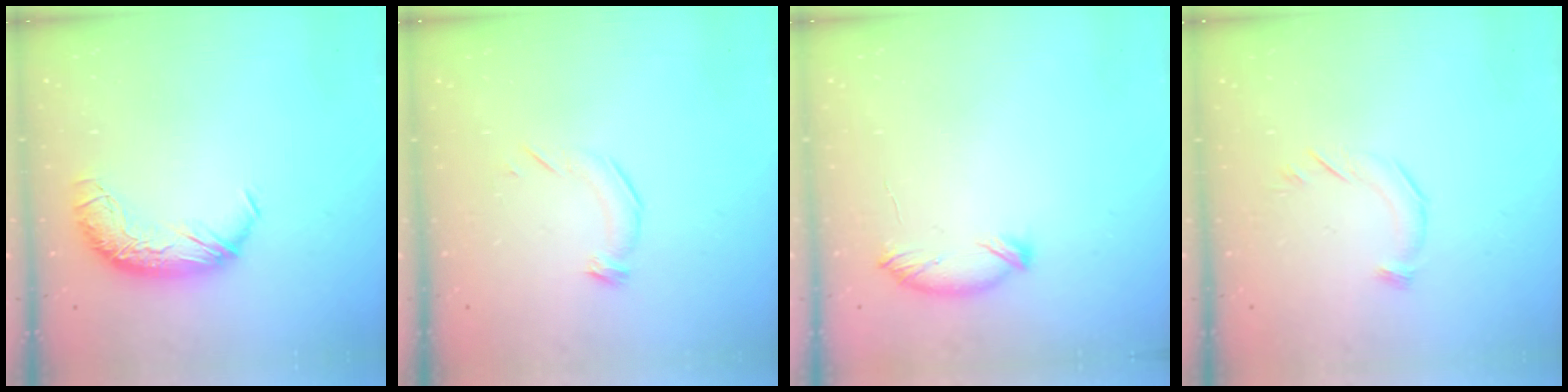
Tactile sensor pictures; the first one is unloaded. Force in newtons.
{"total": 4.7, "press": 4.6, "slide": 1.0}
{"total": 7.0, "press": 6.9, "slide": 0.5}
{"total": 5.8, "press": 5.8, "slide": 0.7}